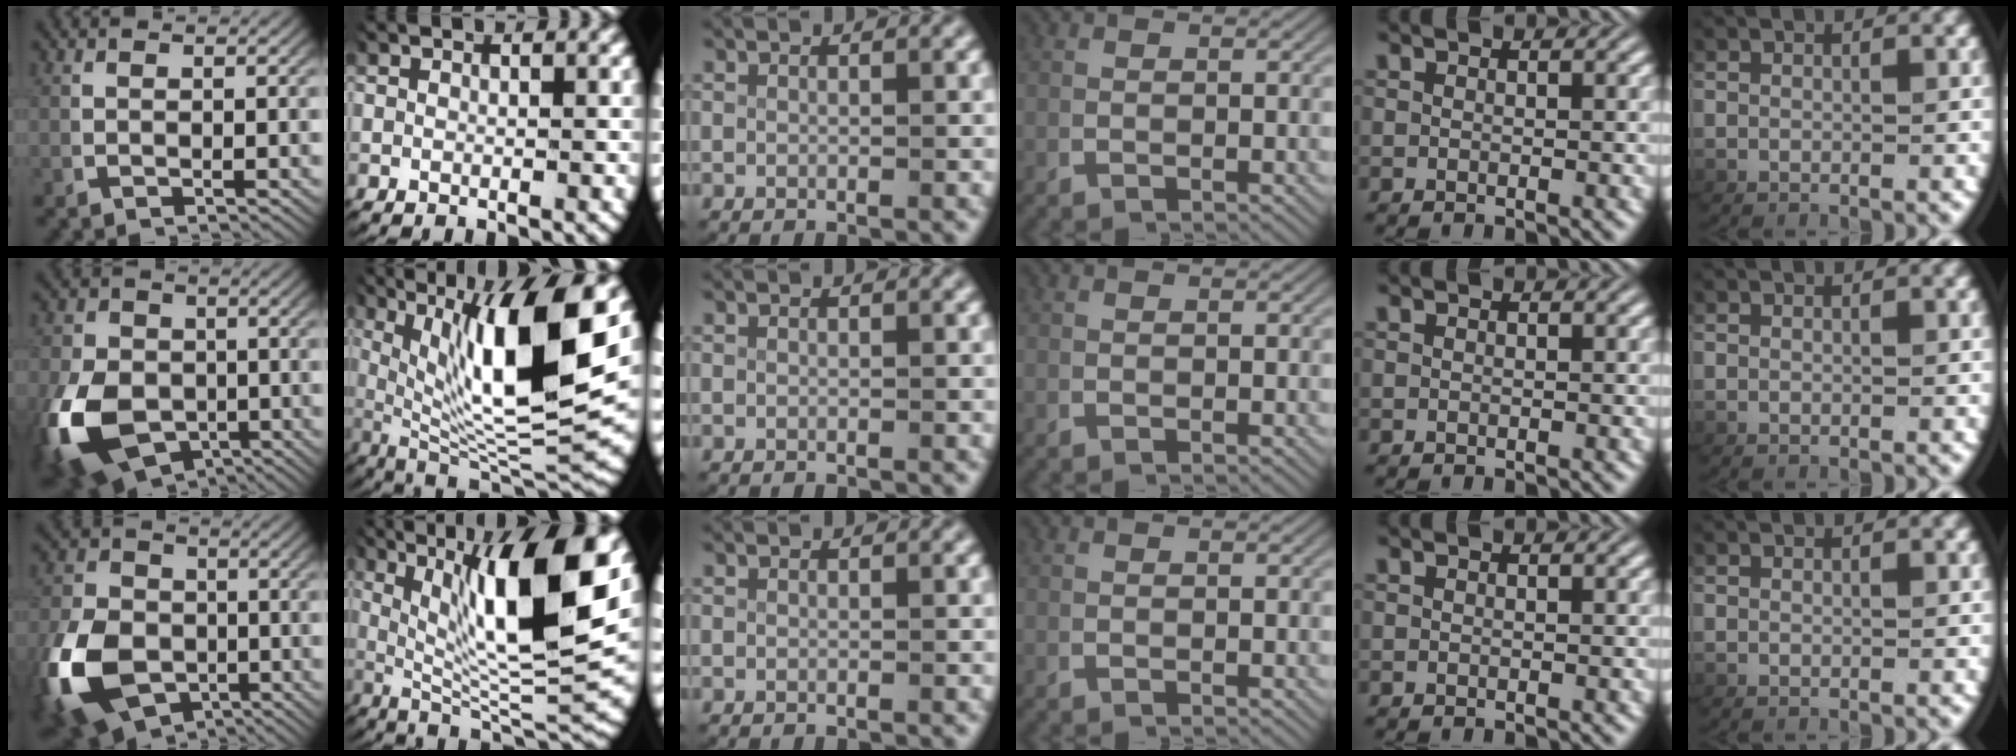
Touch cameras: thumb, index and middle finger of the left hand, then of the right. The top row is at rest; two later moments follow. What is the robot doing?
{"motion": "lift_and_place", "object": "scissors"}